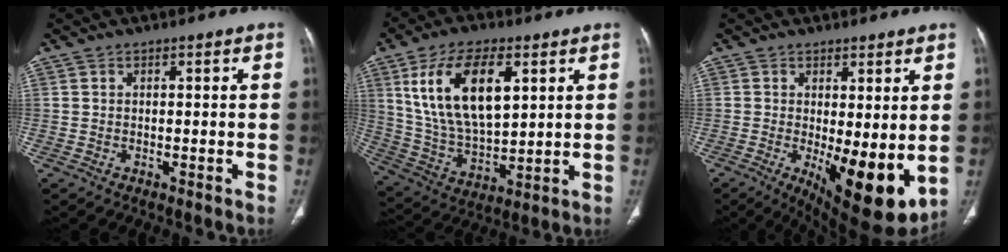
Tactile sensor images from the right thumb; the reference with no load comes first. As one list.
[{"total": 18.8, "force": [6.6, 9.2, 15.0], "torque": [-0.266, -0.019, 0.133]}, {"total": 12.9, "force": [-1.7, 4.7, 11.9], "torque": [-0.167, -0.032, -0.008]}]